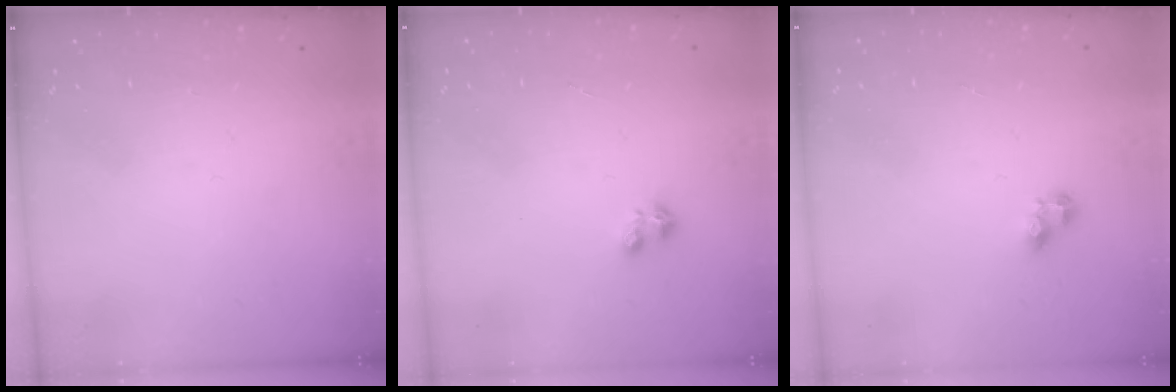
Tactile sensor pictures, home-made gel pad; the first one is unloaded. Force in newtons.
{"total": 1.5, "press": 1.5, "slide": 0.3}
{"total": 3.2, "press": 3.2, "slide": 0.4}